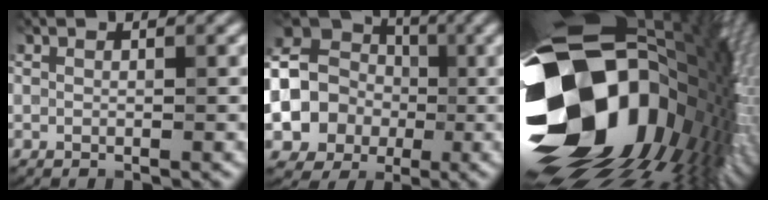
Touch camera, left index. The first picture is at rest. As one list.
[{"total": 10.7, "force": [-1.7, 9.6, 4.4], "torque": [-0.079, -0.008, -0.059]}, {"total": 21.7, "force": [-2.0, 14.6, 15.9], "torque": [-0.320, -0.052, -0.014]}]